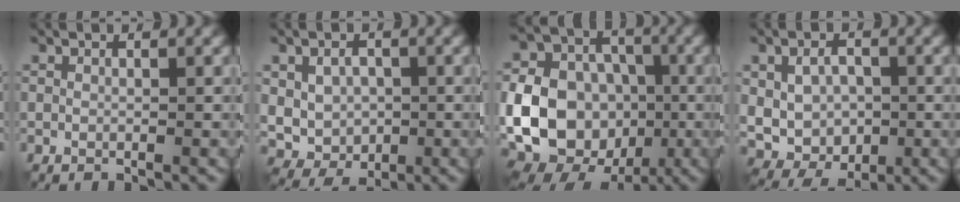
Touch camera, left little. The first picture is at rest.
{"total": 4.7, "force": [0.1, 3.6, 2.9], "torque": [-0.054, -0.007, 0.014]}
{"total": 15.0, "force": [-3.3, 12.1, 8.2], "torque": [-0.161, -0.005, -0.072]}
{"total": 5.8, "force": [-0.1, 4.2, 4.0], "torque": [-0.071, -0.008, 0.008]}